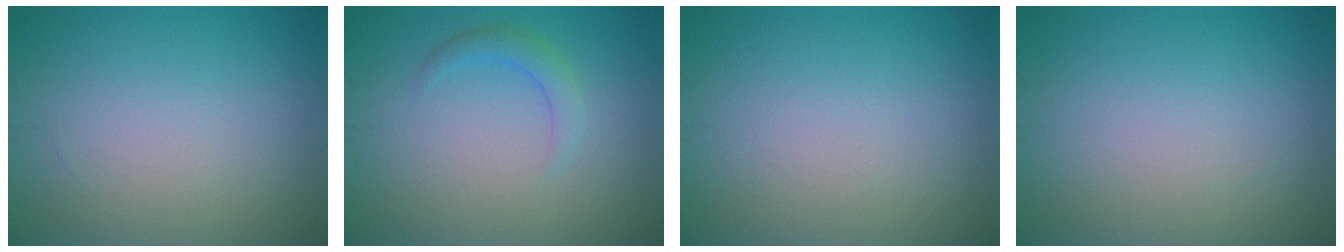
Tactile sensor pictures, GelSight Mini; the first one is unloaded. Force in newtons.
{"total": 1.8, "press": 1.8, "slide": 0.2}
{"total": 0.0}
{"total": 0.0}